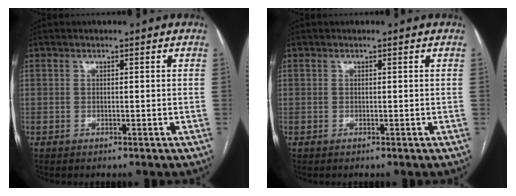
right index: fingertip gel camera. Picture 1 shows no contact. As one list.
[{"total": 0.0}]